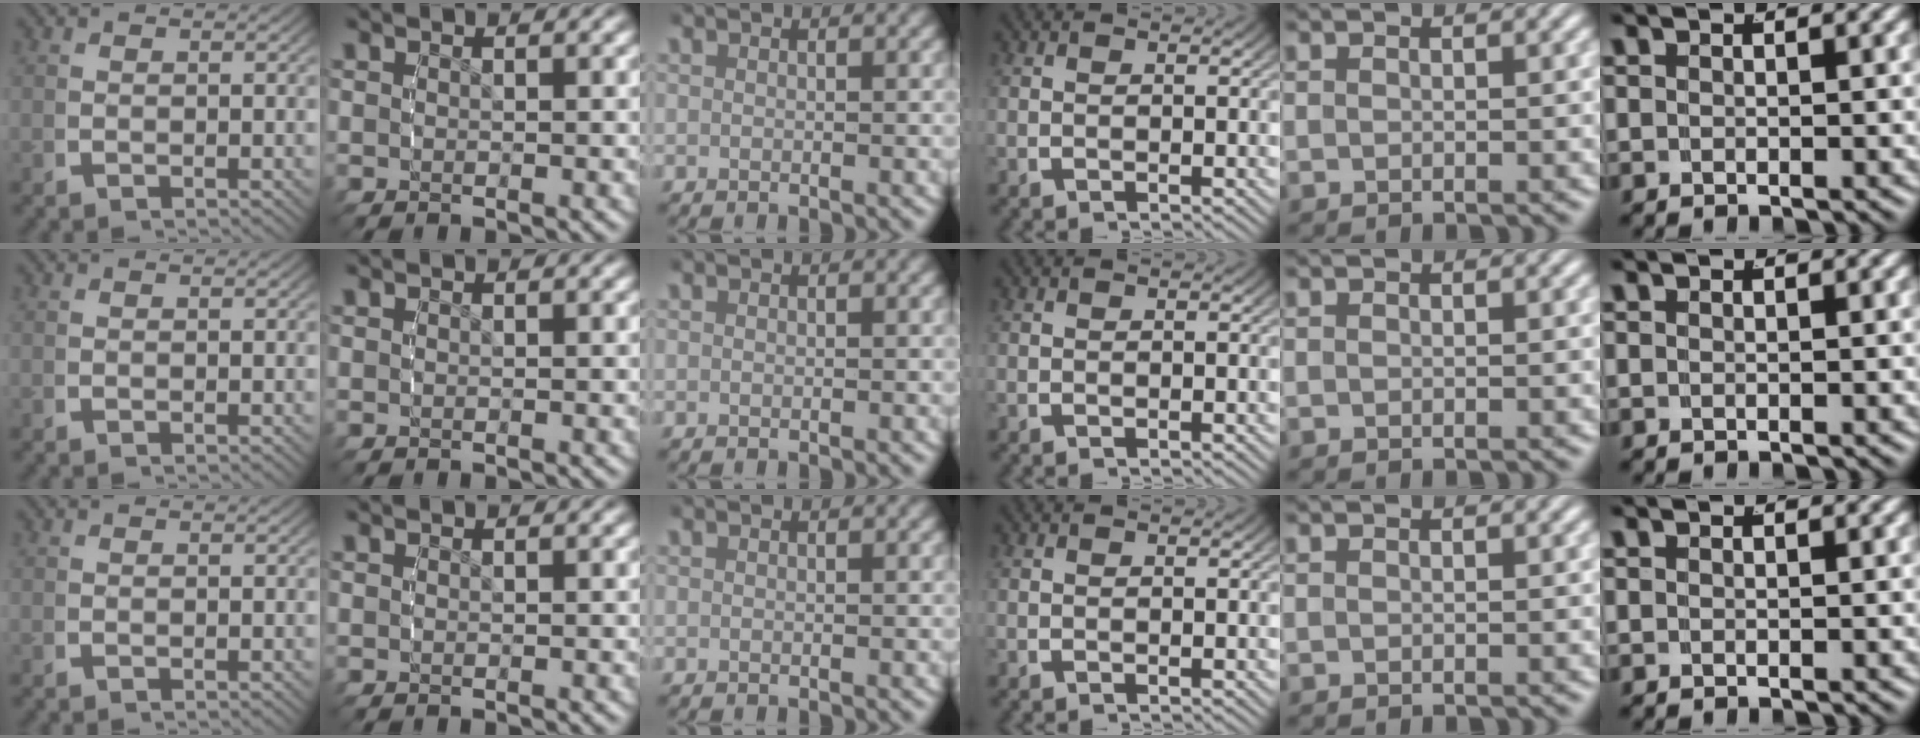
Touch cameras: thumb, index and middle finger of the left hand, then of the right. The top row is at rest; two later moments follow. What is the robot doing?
{"motion": "reach", "object": "button"}